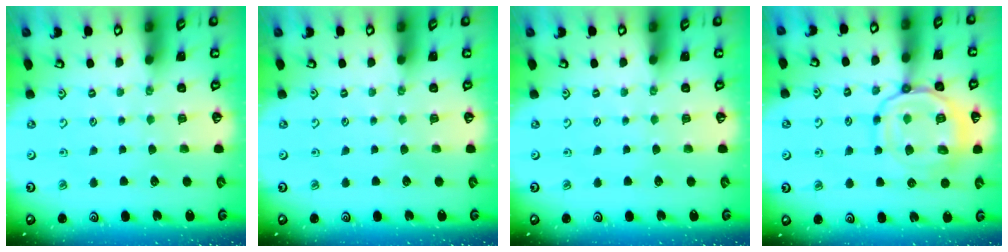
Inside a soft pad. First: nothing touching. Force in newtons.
{"total": 0.0}
{"total": 0.0}
{"total": 15.4, "press": 15.3, "slide": 1.5}